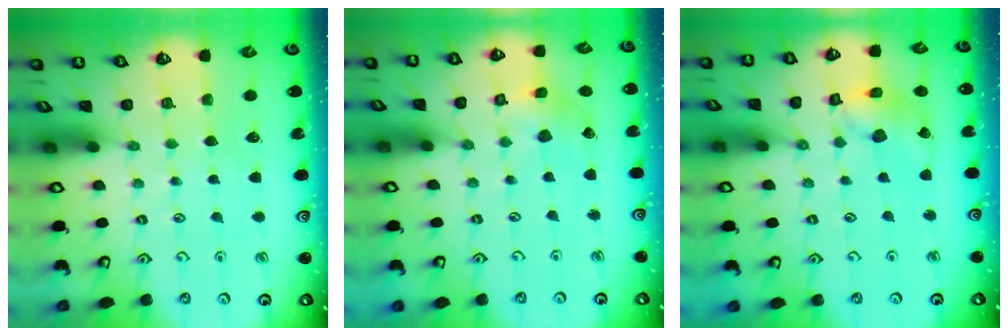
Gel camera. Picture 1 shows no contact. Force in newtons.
{"total": 3.4, "press": 3.4, "slide": 0.5}
{"total": 9.4, "press": 9.3, "slide": 1.1}